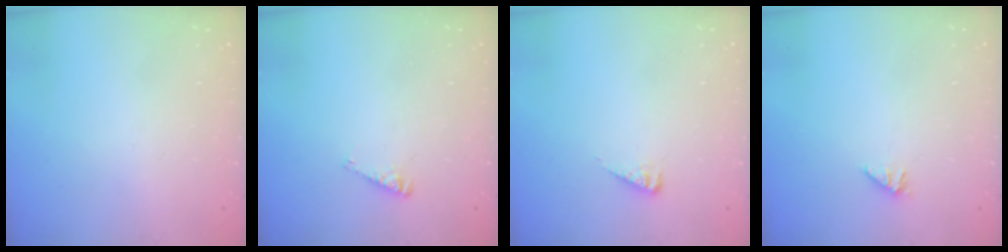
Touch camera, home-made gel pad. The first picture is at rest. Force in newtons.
{"total": 3.0, "press": 3.0, "slide": 0.3}
{"total": 2.9, "press": 2.9, "slide": 0.2}
{"total": 1.6, "press": 1.6, "slide": 0.4}